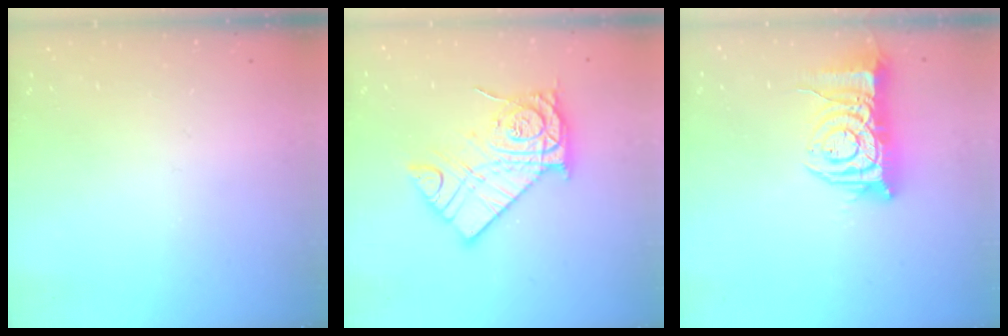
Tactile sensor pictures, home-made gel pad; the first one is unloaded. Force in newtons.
{"total": 14.9, "press": 14.8, "slide": 1.1}
{"total": 11.3, "press": 11.2, "slide": 1.4}